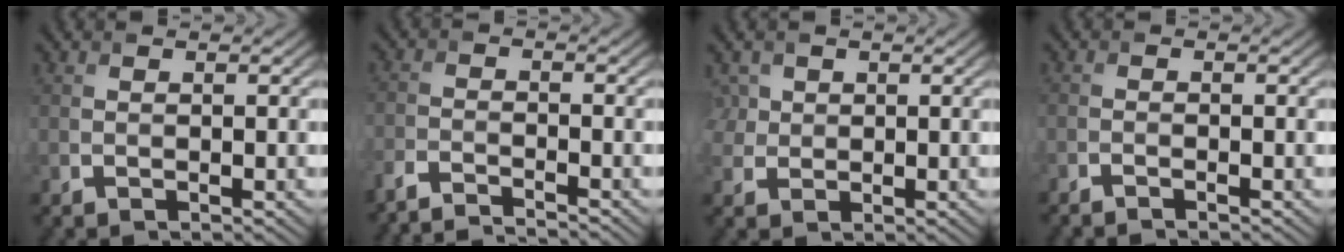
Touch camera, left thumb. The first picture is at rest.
{"total": 4.1, "force": [-4.0, -0.1, 1.1], "torque": [-0.022, -0.006, -0.080]}
{"total": 2.8, "force": [1.1, 2.4, 1.0], "torque": [-0.029, 0.003, 0.021]}
{"total": 1.3, "force": [-1.2, -0.5, 0.2], "torque": [-0.005, -0.004, -0.024]}